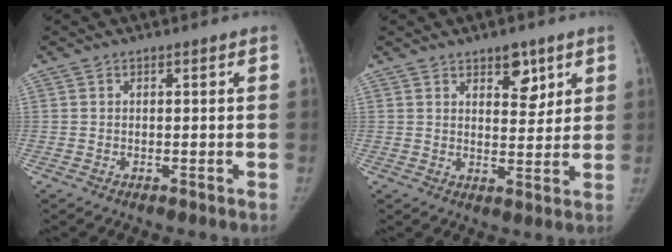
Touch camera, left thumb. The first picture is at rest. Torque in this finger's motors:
{"motor_torque": [0.82, 0.63, 0.68, -0.26, 0.16]}